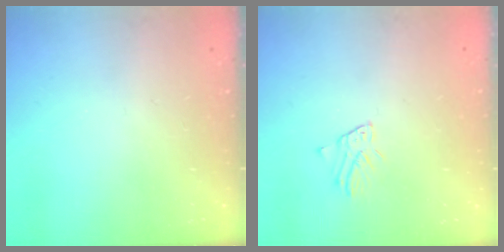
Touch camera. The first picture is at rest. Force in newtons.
{"total": 2.0, "press": 2.0, "slide": 0.2}